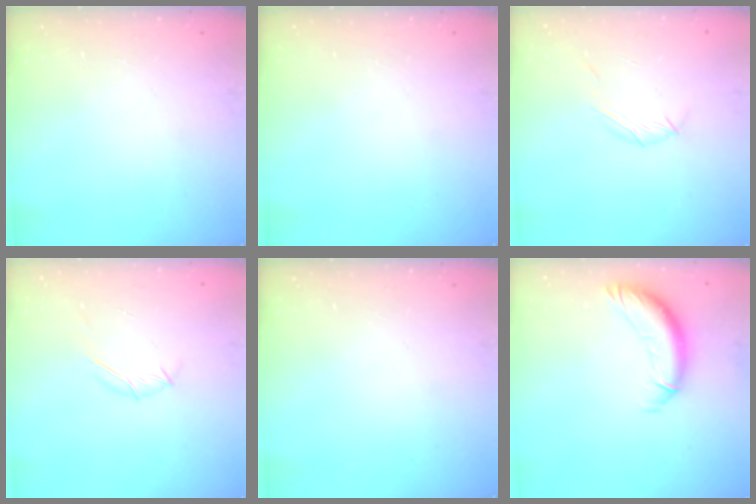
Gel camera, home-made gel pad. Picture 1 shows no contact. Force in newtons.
{"total": 0.0}
{"total": 4.5, "press": 4.4, "slide": 0.9}
{"total": 6.4, "press": 6.2, "slide": 1.5}
{"total": 0.0}
{"total": 12.6, "press": 12.4, "slide": 1.8}